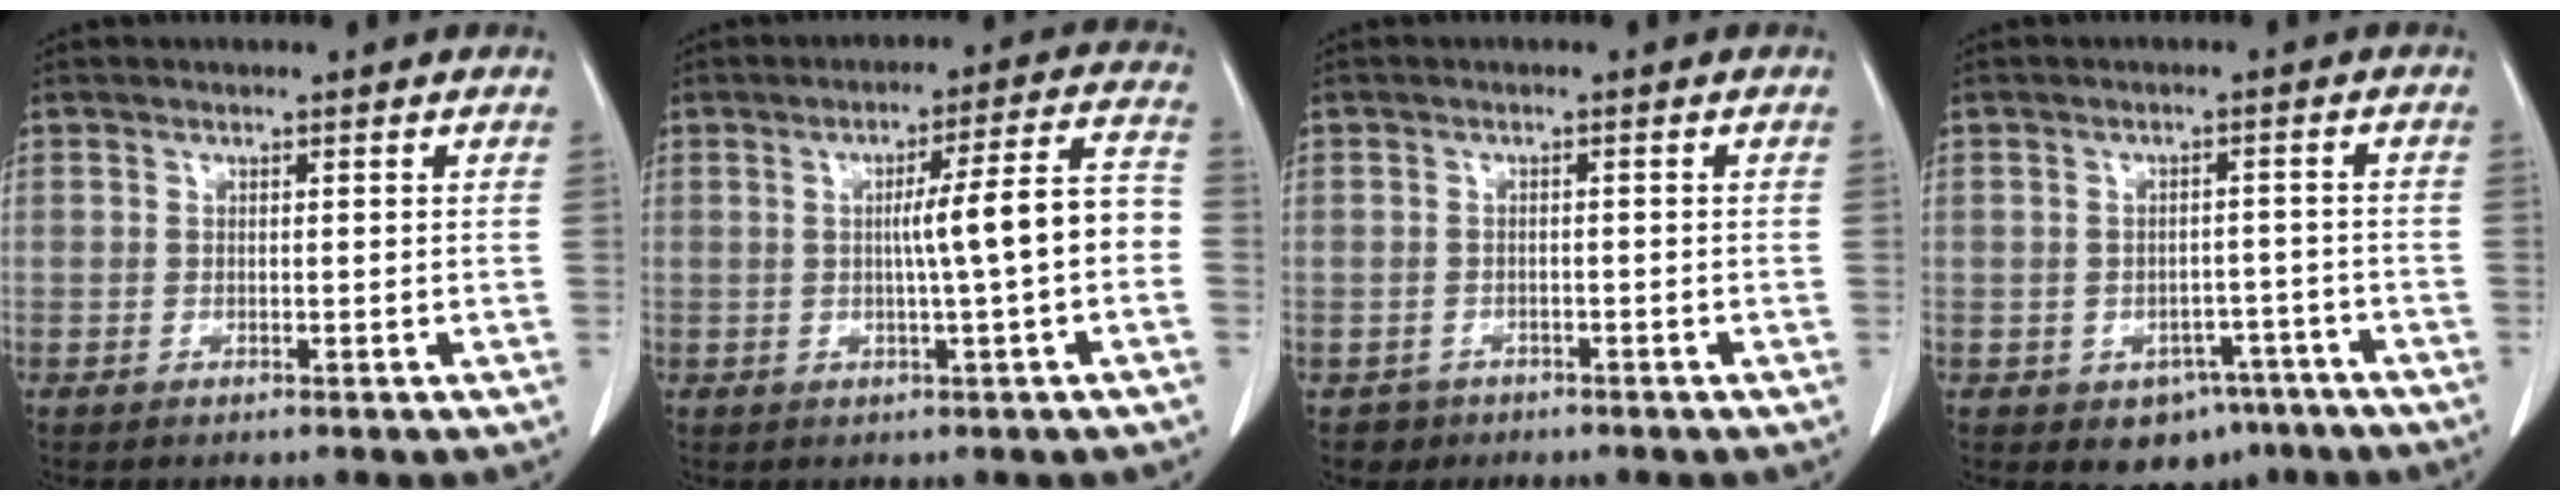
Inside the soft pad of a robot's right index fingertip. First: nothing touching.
{"total": 8.8, "force": [-0.9, -0.3, 8.8], "torque": [-0.124, 0.021, -0.013]}
{"total": 2.1, "force": [-1.3, 1.6, -0.3], "torque": [0.002, 0.009, -0.021]}
{"total": 6.1, "force": [-3.8, 4.1, 2.4], "torque": [-0.018, 0.011, -0.043]}